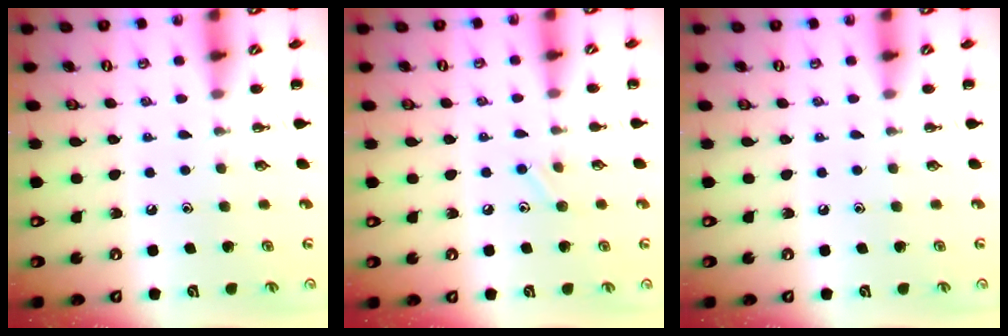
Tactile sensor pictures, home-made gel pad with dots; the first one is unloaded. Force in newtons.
{"total": 7.0, "press": 6.7, "slide": 2.0}
{"total": 0.0}